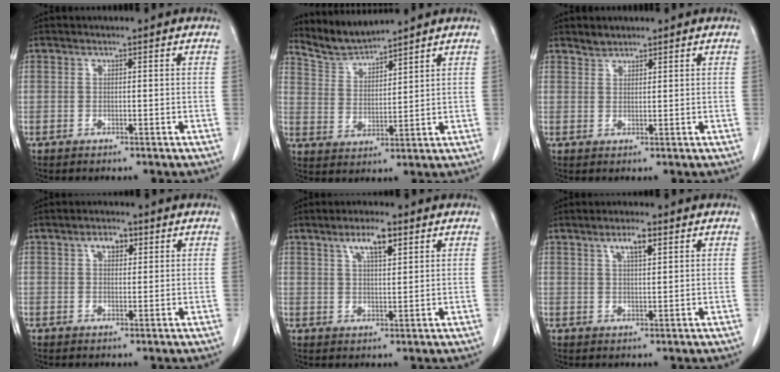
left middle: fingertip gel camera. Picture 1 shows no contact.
{"total": 5.7, "force": [5.7, -0.6, -0.2], "torque": [-0.007, 0.000, 0.125]}
{"total": 1.7, "force": [1.6, 0.6, 0.1], "torque": [-0.004, 0.002, 0.030]}
{"total": 2.8, "force": [1.3, 1.7, 1.9], "torque": [-0.031, 0.010, 0.020]}
{"total": 5.2, "force": [3.0, 1.2, 4.1], "torque": [-0.077, 0.005, 0.052]}
{"total": 3.5, "force": [1.9, 0.7, 2.8], "torque": [-0.053, 0.002, 0.034]}